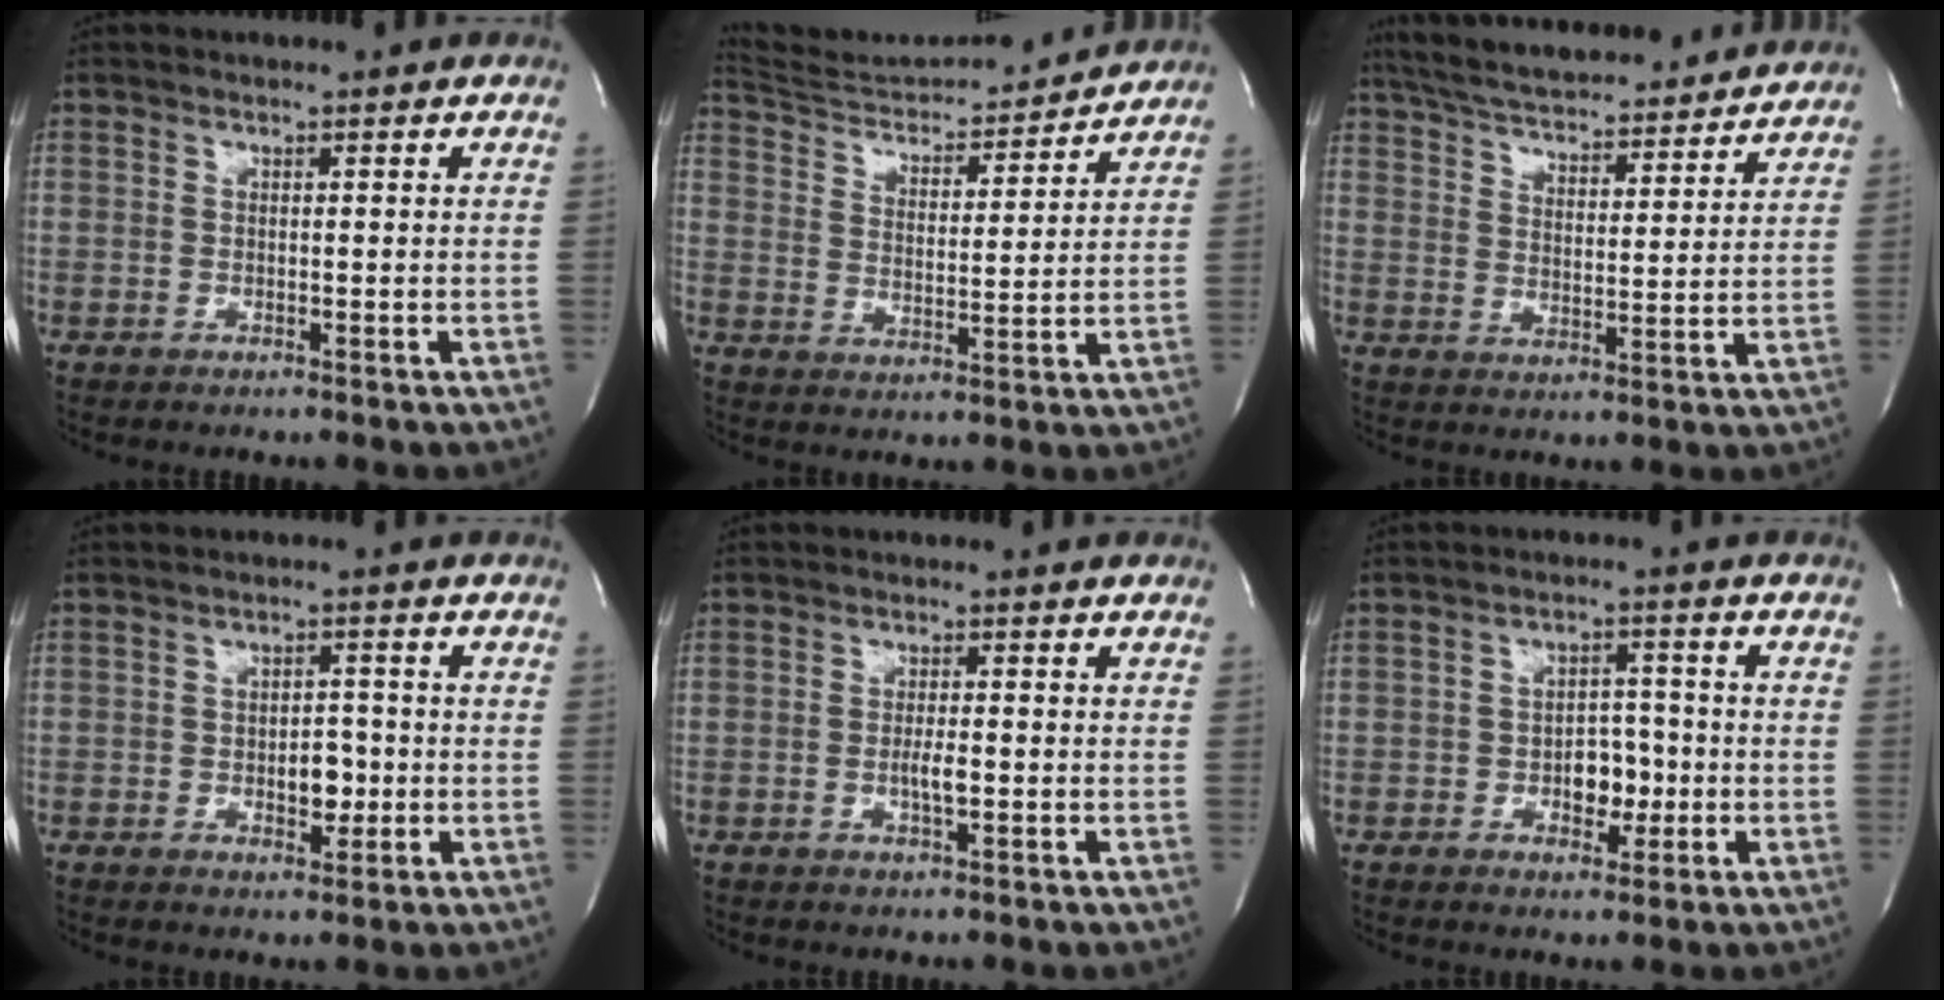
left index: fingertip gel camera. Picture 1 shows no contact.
{"total": 14.2, "force": [14.0, 1.2, 2.2], "torque": [-0.038, 0.000, 0.218]}
{"total": 21.4, "force": [19.7, 3.7, 7.6], "torque": [-0.133, 0.021, 0.279]}
{"total": 3.7, "force": [-0.8, 2.1, 3.0], "torque": [-0.039, 0.003, -0.008]}
{"total": 2.2, "force": [-0.6, 0.3, 2.1], "torque": [-0.045, -0.003, -0.011]}
{"total": 4.7, "force": [-1.3, 2.9, 3.5], "torque": [-0.047, 0.008, -0.017]}